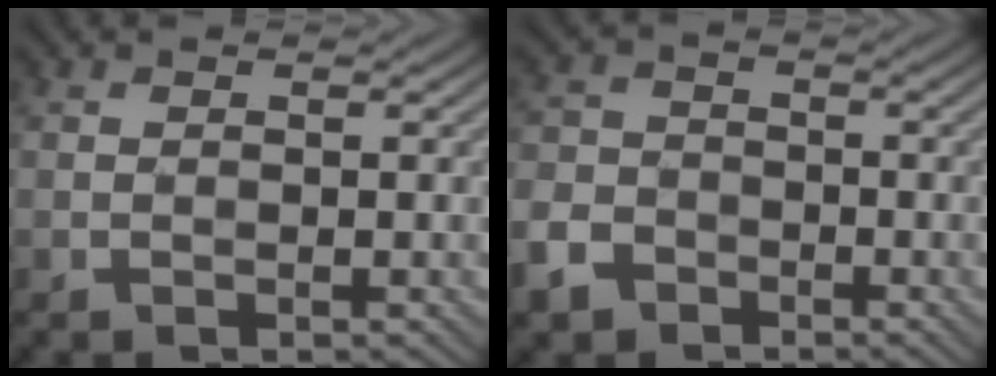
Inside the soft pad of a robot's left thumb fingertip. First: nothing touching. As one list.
[{"total": 4.7, "force": [-3.0, 3.3, 1.5], "torque": [-0.048, -0.002, -0.067]}]